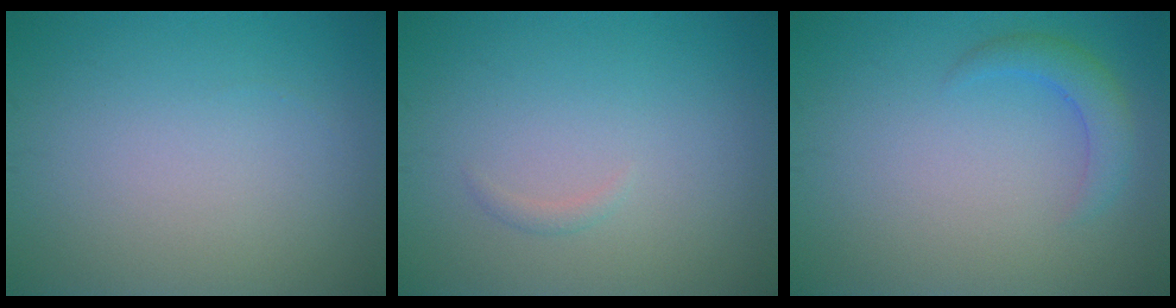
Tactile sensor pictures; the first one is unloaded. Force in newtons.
{"total": 0.6, "press": 0.6, "slide": 0.1}
{"total": 2.3, "press": 2.3, "slide": 0.0}